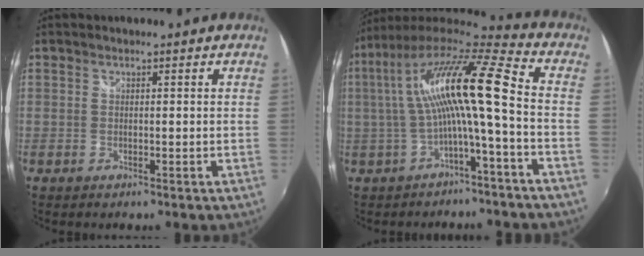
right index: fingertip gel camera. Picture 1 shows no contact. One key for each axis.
{"total": 14.6, "fx": -0.3, "fy": 1.0, "fz": 14.6, "tx": -0.274, "ty": 0.018, "tz": -0.005}